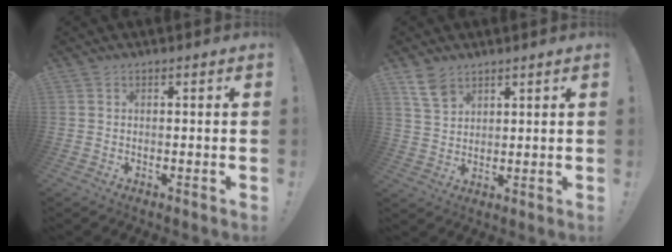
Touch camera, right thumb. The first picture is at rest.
{"total": 6.8, "force": [4.7, 3.8, 3.1], "torque": [-0.055, -0.022, 0.093]}